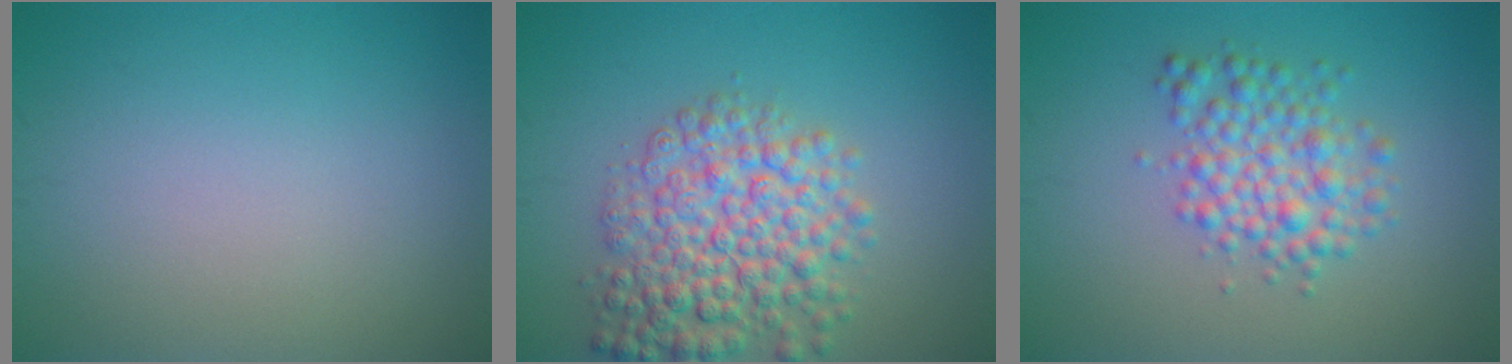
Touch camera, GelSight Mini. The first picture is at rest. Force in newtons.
{"total": 6.9, "press": 6.9, "slide": 0.2}
{"total": 4.0, "press": 4.0, "slide": 0.0}